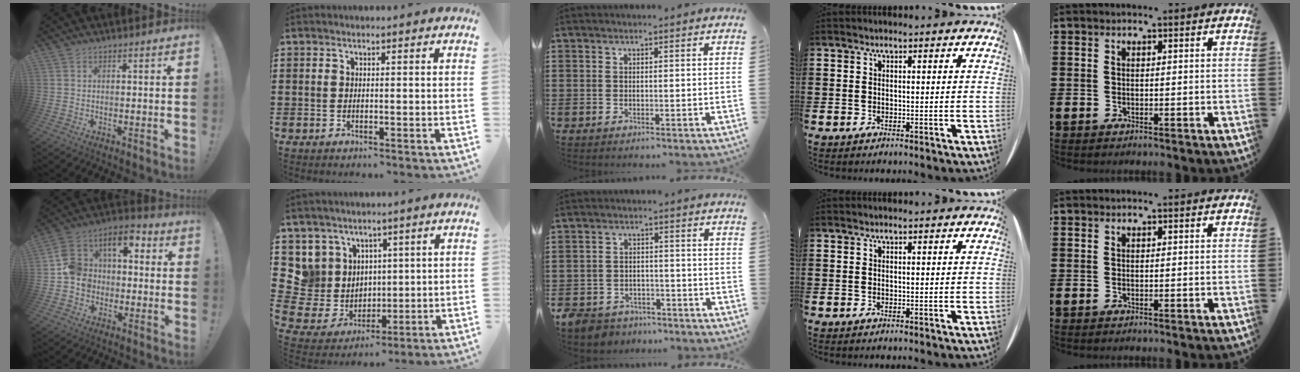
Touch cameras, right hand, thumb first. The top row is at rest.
{"thumb": {"total": 10.6, "force": [-1.3, 9.7, 4.1], "torque": [-0.060, 0.018, -0.016]}, "index": {"total": 7.9, "force": [3.2, 7.2, 0.3], "torque": [-0.077, -0.029, 0.063]}, "middle": {"total": 4.0, "force": [-3.7, 1.4, 0.2], "torque": [-0.023, 0.000, -0.082]}}